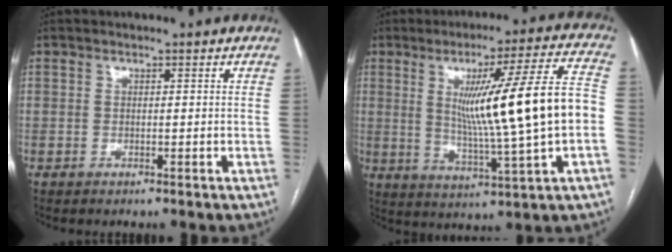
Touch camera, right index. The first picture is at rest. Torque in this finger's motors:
{"motor_torque": [1.78, 0.36, 0.71, 0.21]}